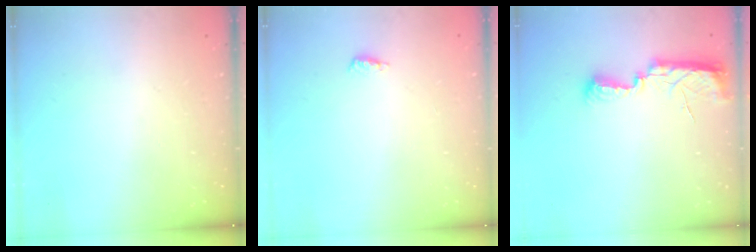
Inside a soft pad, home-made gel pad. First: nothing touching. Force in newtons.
{"total": 3.8, "press": 3.6, "slide": 1.2}
{"total": 10.0, "press": 8.9, "slide": 4.5}